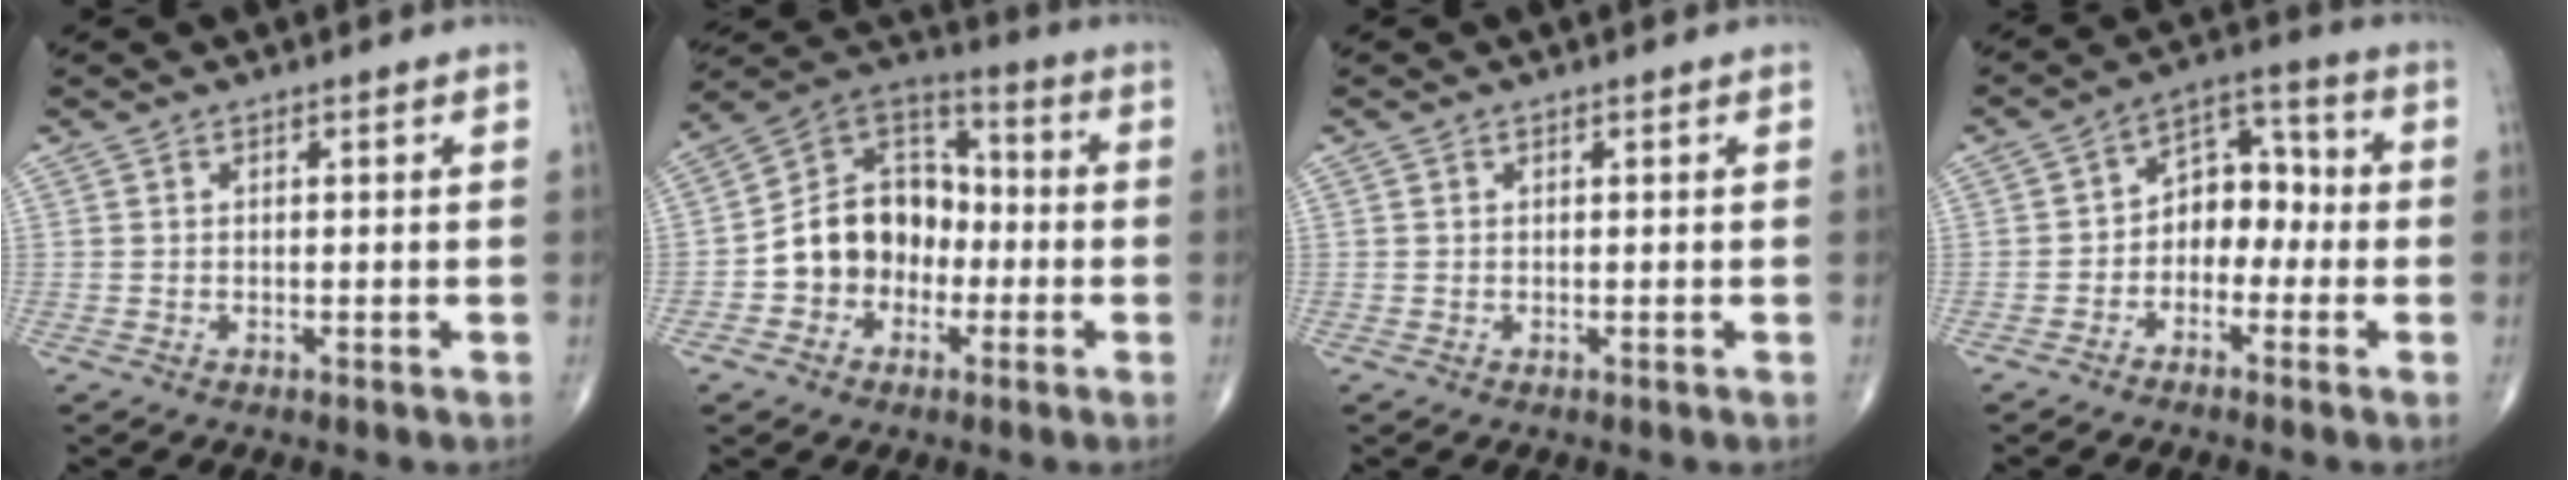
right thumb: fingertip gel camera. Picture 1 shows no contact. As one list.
[{"total": 13.9, "force": [-3.0, 11.2, 7.7], "torque": [-0.086, 0.050, -0.064]}, {"total": 0.0}, {"total": 8.5, "force": [-1.6, 6.1, 5.6], "torque": [-0.048, 0.042, -0.043]}]